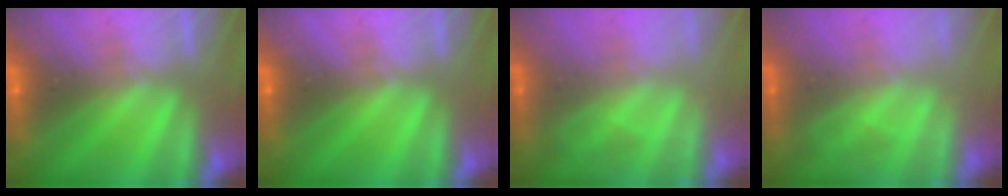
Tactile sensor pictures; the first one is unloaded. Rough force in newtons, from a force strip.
{"total": 0.0}
{"total": 2.6}
{"total": 2.6}